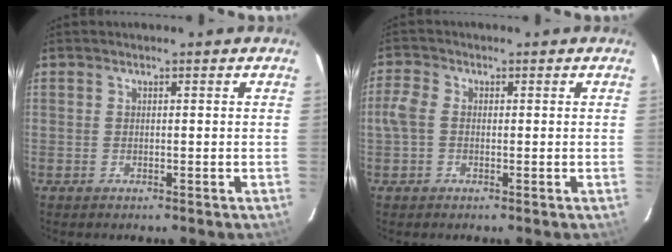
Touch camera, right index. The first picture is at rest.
{"total": 3.3, "force": [-0.6, 2.4, 2.1], "torque": [-0.048, 0.008, -0.014]}